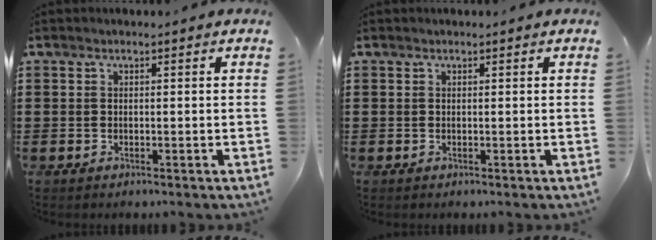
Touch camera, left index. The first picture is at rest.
{"total": 0.0}